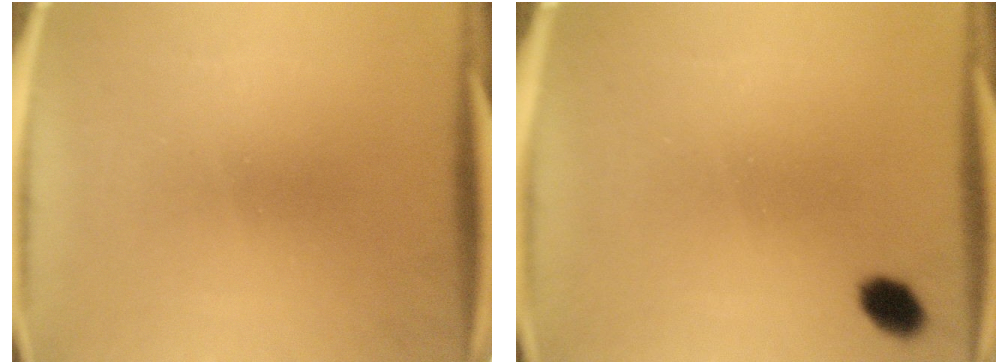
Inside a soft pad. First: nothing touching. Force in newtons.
{"total": 3.5}